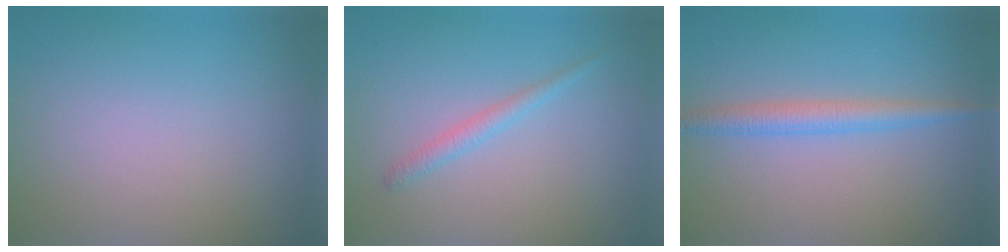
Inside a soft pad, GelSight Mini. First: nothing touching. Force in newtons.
{"total": 1.4, "press": 1.4, "slide": 0.1}
{"total": 2.5, "press": 2.5, "slide": 0.1}